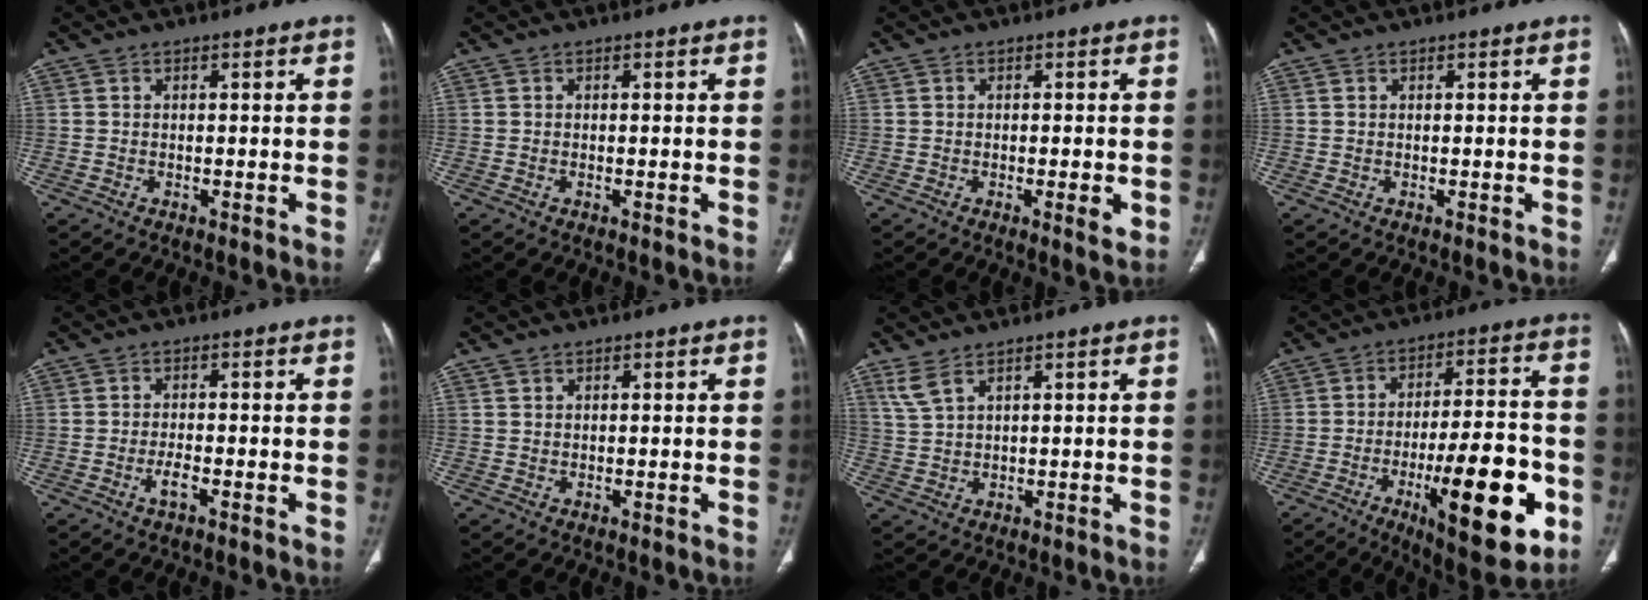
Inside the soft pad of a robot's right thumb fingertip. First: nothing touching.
{"total": 0.0}
{"total": 3.2, "force": [-0.9, 0.7, 3.0], "torque": [-0.043, -0.005, -0.012]}
{"total": 0.0}
{"total": 2.4, "force": [-1.2, 0.5, 2.0], "torque": [-0.042, 0.002, -0.025]}
{"total": 0.7, "force": [0.5, 0.4, 0.2], "torque": [0.001, -0.003, 0.008]}
{"total": 3.6, "force": [2.6, 1.0, 2.2], "torque": [-0.050, -0.002, 0.066]}
{"total": 22.1, "force": [-7.8, 6.7, 19.5], "torque": [-0.265, 0.020, -0.105]}